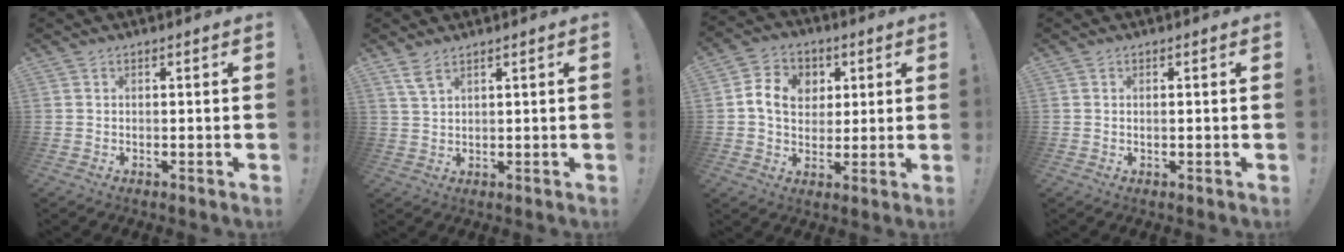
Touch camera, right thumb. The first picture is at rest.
{"total": 4.4, "force": [3.0, 1.4, 2.9], "torque": [-0.060, -0.007, 0.055]}
{"total": 10.9, "force": [2.4, 9.2, 5.5], "torque": [-0.087, 0.001, 0.051]}
{"total": 0.5, "force": [0.0, 0.0, 0.5], "torque": [-0.008, 0.000, -0.001]}